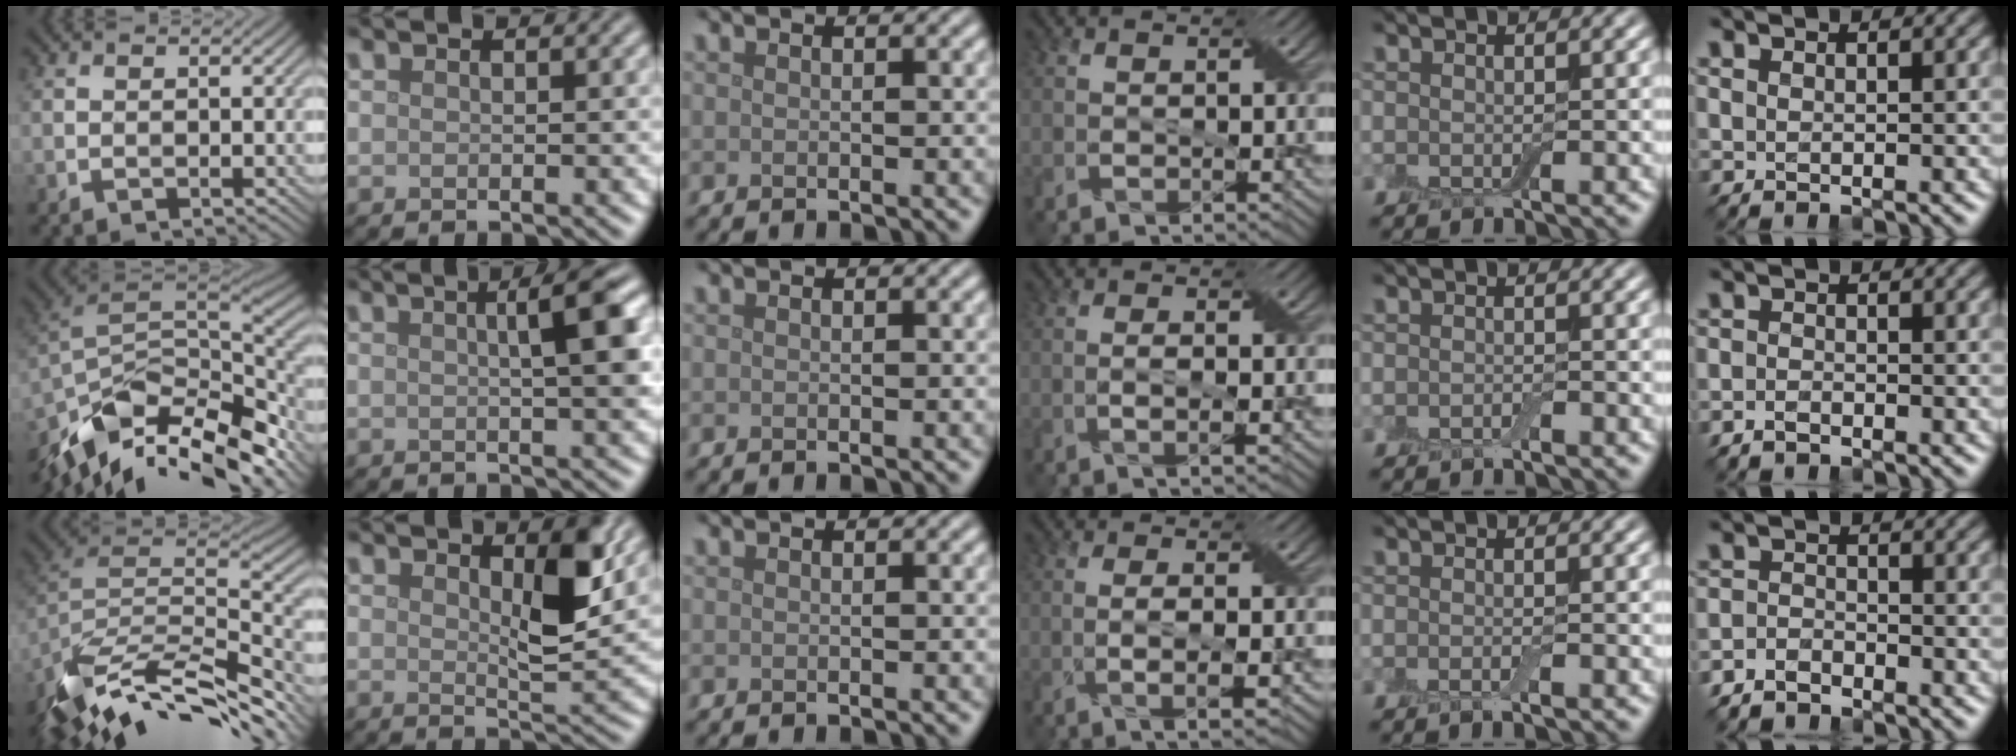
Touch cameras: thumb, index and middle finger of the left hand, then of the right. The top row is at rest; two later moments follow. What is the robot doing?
{"motion": "wrap", "object": "bandage"}